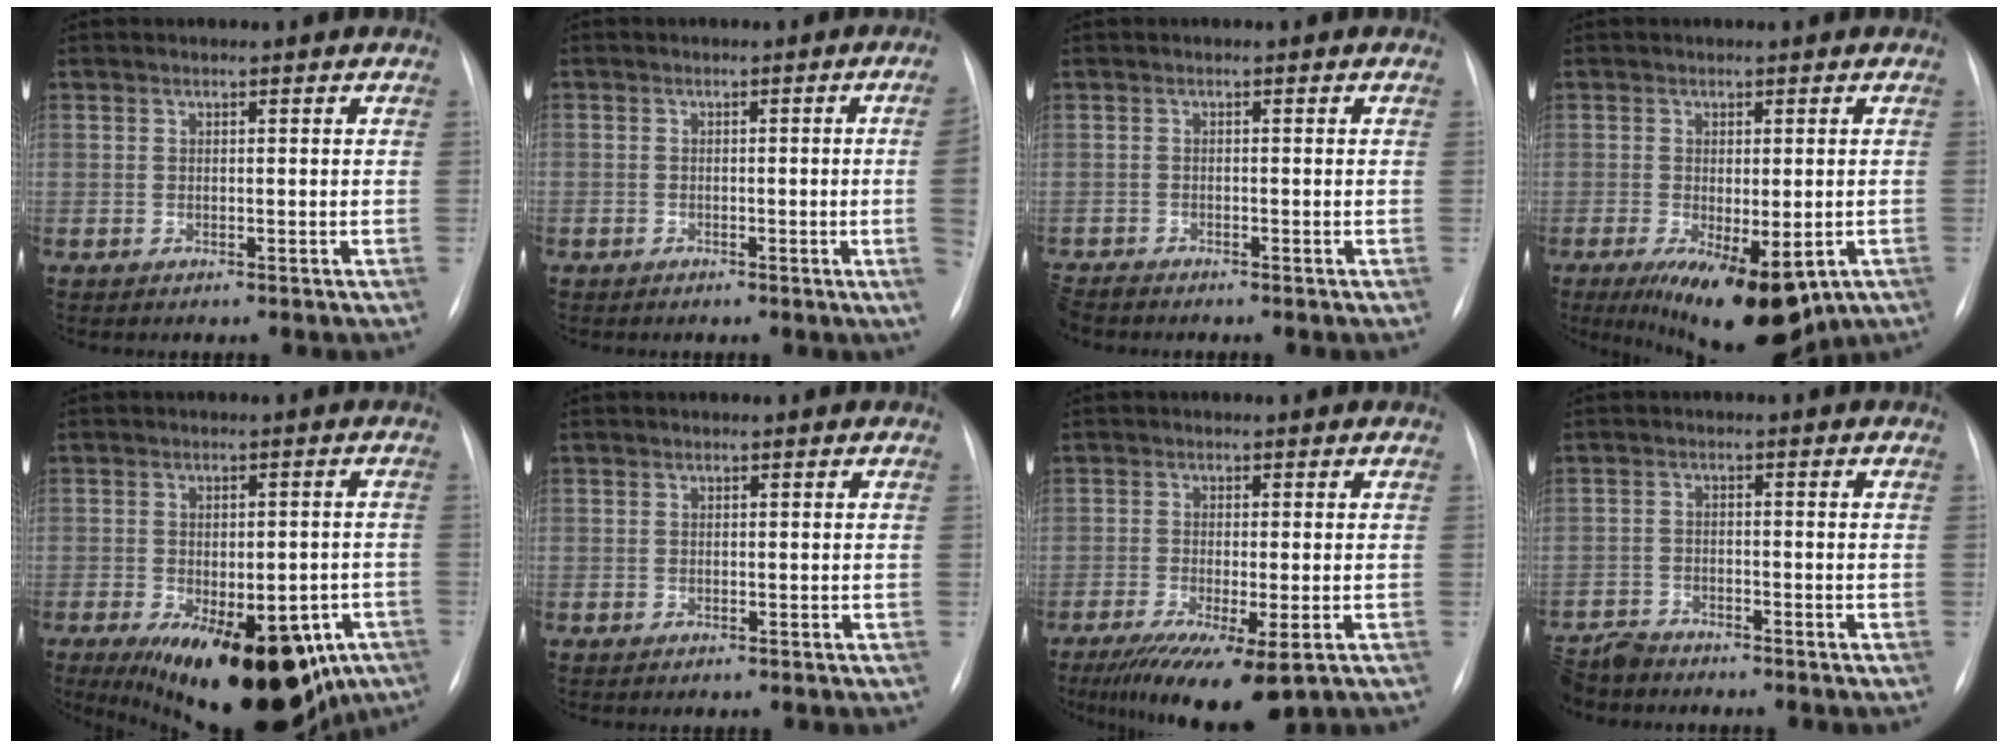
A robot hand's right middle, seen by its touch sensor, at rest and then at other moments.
{"total": 4.2, "force": [-0.9, -0.6, 4.1], "torque": [-0.045, -0.002, -0.017]}
{"total": 2.6, "force": [-2.5, 0.4, 0.3], "torque": [-0.004, -0.011, -0.046]}
{"total": 14.2, "force": [-7.7, 5.5, 10.7], "torque": [-0.138, -0.022, -0.104]}
{"total": 22.5, "force": [-12.1, 10.9, 15.6], "torque": [-0.195, -0.016, -0.148]}
{"total": 0.0}
{"total": 11.1, "force": [-6.7, 2.1, 8.6], "torque": [-0.129, -0.026, -0.107]}
{"total": 5.3, "force": [-5.1, 1.3, 0.3], "torque": [-0.003, -0.016, -0.097]}